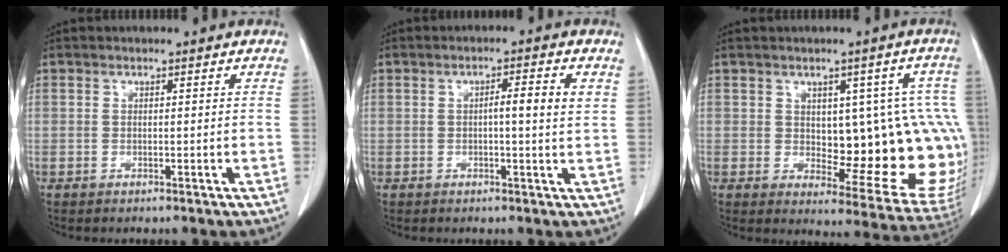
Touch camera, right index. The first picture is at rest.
{"total": 4.1, "force": [0.7, 0.1, 4.0], "torque": [-0.061, 0.004, 0.009]}
{"total": 15.2, "force": [0.7, 6.4, 13.8], "torque": [-0.127, 0.015, 0.025]}